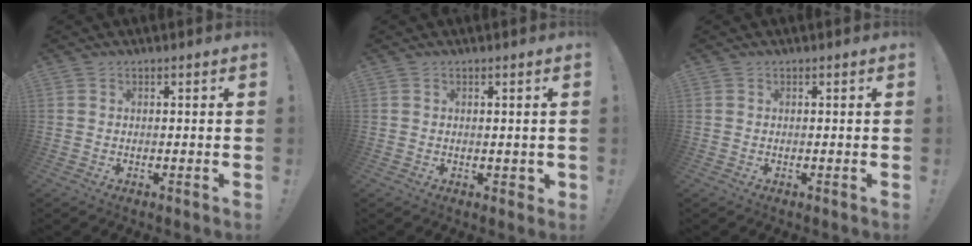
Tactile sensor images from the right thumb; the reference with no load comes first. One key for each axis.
{"total": 1.7, "fx": 0.4, "fy": 1.2, "fz": 1.1, "tx": -0.005, "ty": -0.002, "tz": 0.006}
{"total": 0.0}